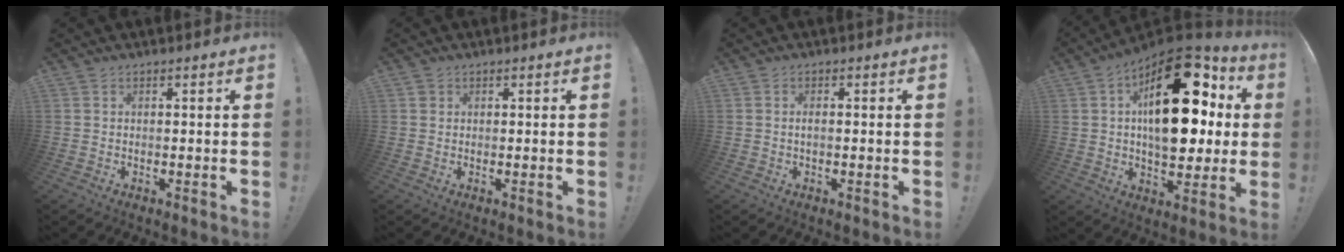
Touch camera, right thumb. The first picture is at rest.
{"total": 1.2, "force": [0.7, 1.0, 0.2], "torque": [0.002, 0.000, 0.012]}
{"total": 1.2, "force": [-0.4, 0.2, 1.1], "torque": [-0.023, 0.004, -0.007]}
{"total": 26.4, "force": [5.9, 14.5, 21.2], "torque": [-0.301, -0.014, 0.105]}